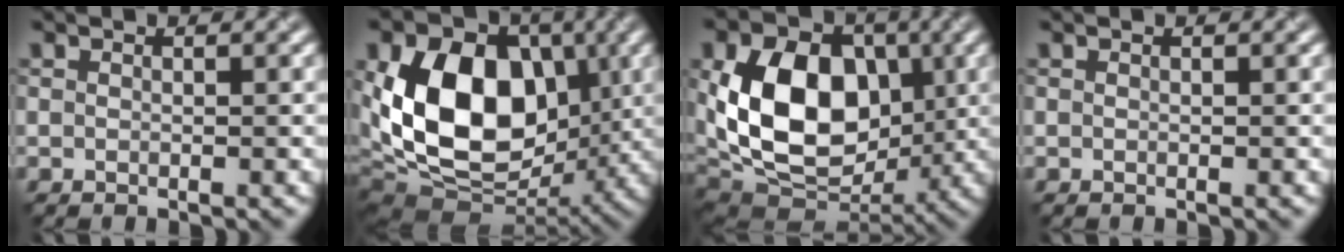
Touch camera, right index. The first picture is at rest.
{"total": 14.2, "force": [0.9, 9.9, 10.1], "torque": [-0.184, -0.003, 0.006]}
{"total": 12.7, "force": [0.9, 8.8, 9.1], "torque": [-0.166, -0.006, 0.014]}
{"total": 0.0}